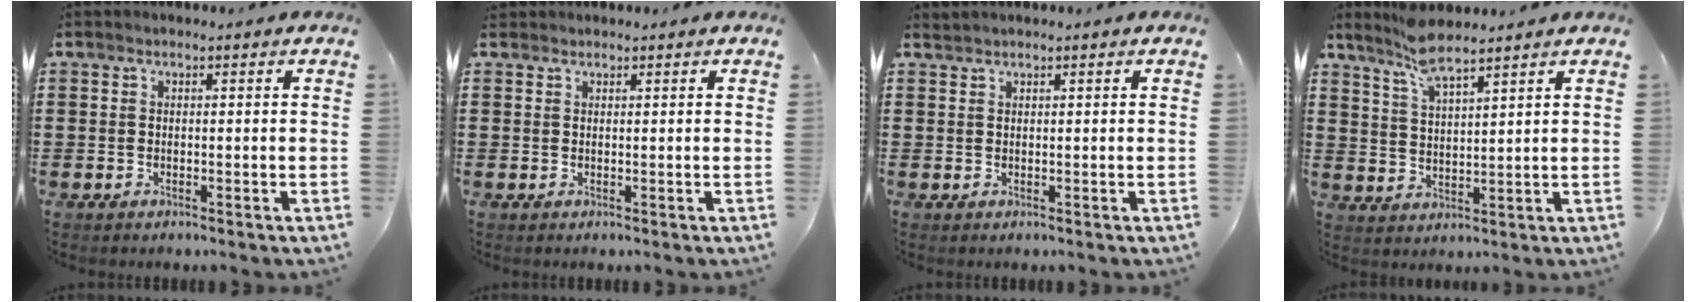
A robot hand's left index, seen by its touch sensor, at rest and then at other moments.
{"total": 0.9, "force": [0.7, 0.6, 0.0], "torque": [-0.003, 0.003, 0.013]}
{"total": 0.6, "force": [0.6, 0.0, 0.2], "torque": [-0.005, -0.001, 0.012]}
{"total": 5.6, "force": [4.9, 0.9, 2.7], "torque": [-0.066, -0.010, 0.088]}